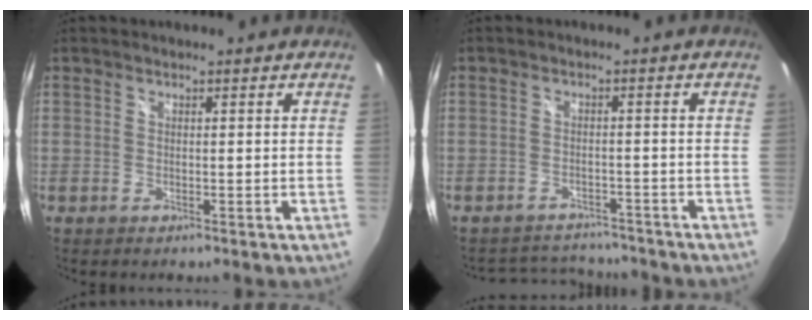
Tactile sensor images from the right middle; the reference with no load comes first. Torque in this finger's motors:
{"motor_torque": [-0.62, -0.24, -0.17, -0.03]}